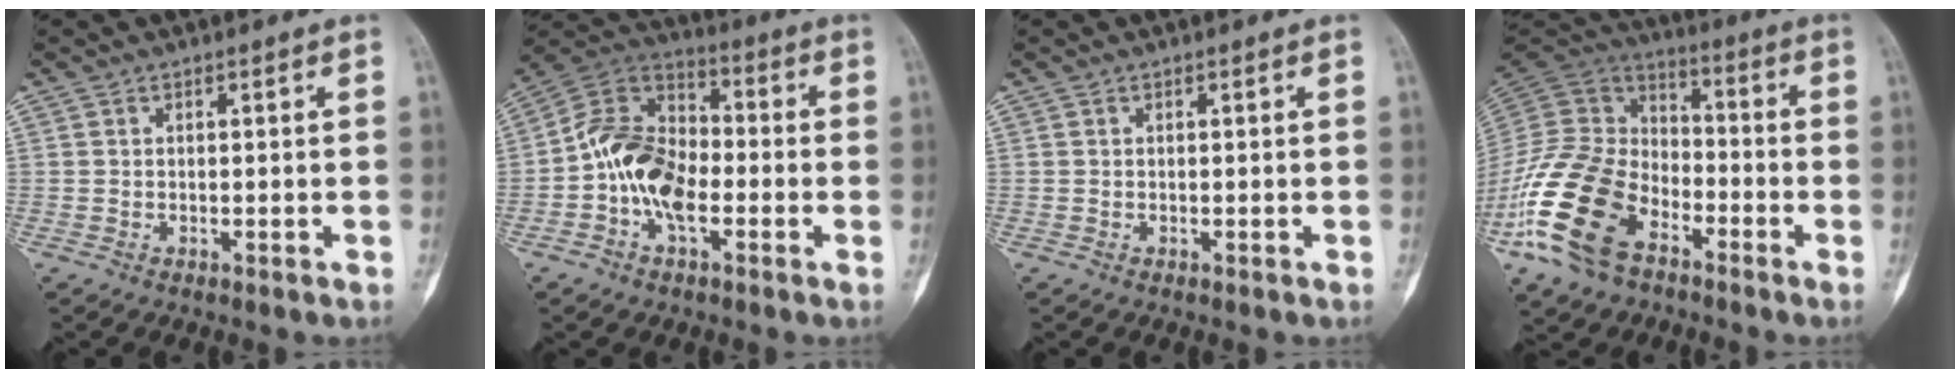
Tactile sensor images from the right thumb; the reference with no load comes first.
{"total": 13.6, "force": [-3.1, 8.4, 10.2], "torque": [-0.176, 0.037, -0.069]}
{"total": 0.0}
{"total": 19.7, "force": [-9.9, 11.9, 12.1], "torque": [-0.237, 0.057, -0.197]}